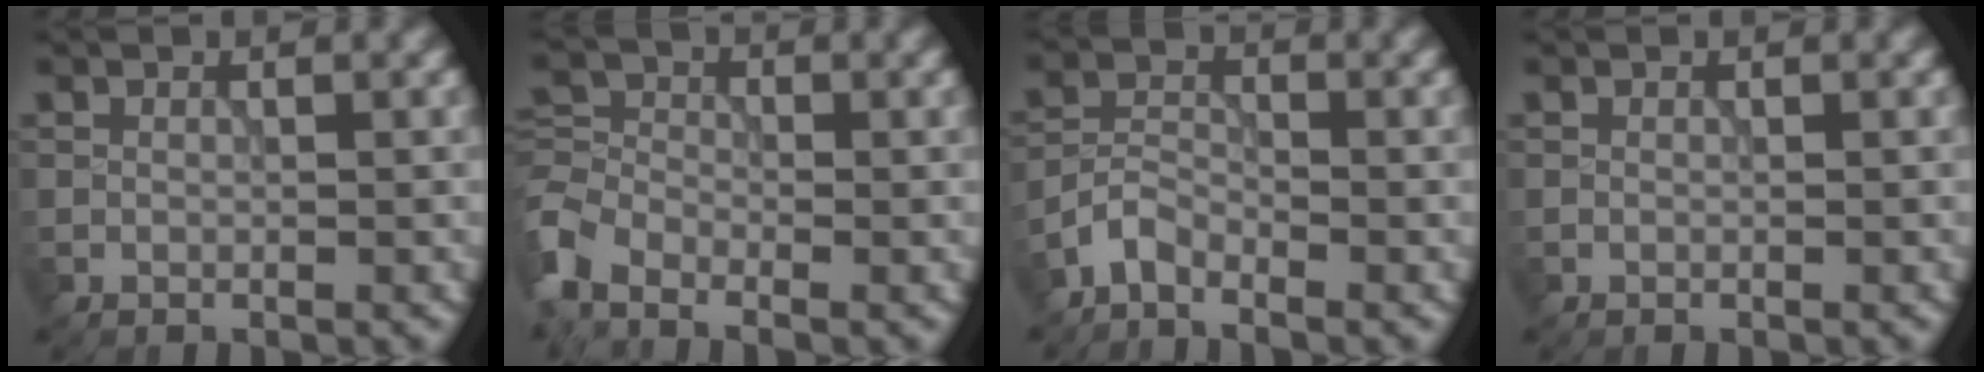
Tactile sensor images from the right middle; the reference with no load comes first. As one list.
[{"total": 4.2, "force": [-2.7, 2.3, 2.2], "torque": [-0.050, -0.004, -0.063]}, {"total": 2.3, "force": [-2.0, 0.8, 0.8], "torque": [-0.017, 0.006, -0.050]}, {"total": 0.0}]